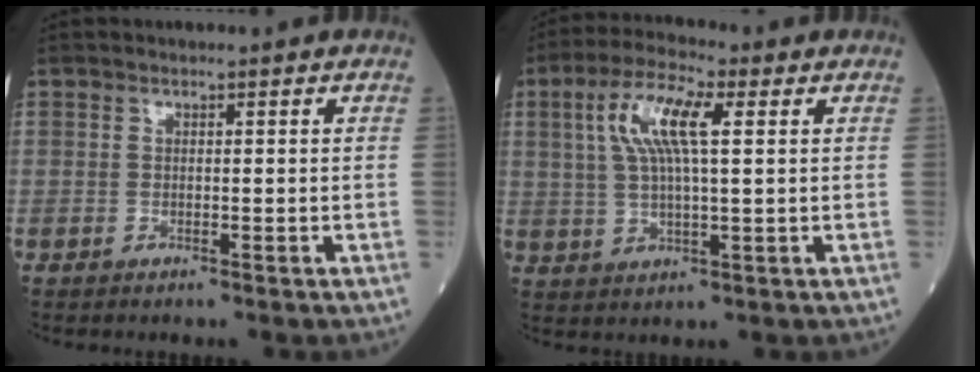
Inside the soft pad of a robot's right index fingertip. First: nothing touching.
{"total": 9.4, "force": [2.8, 2.0, 8.7], "torque": [-0.181, 0.016, 0.052]}